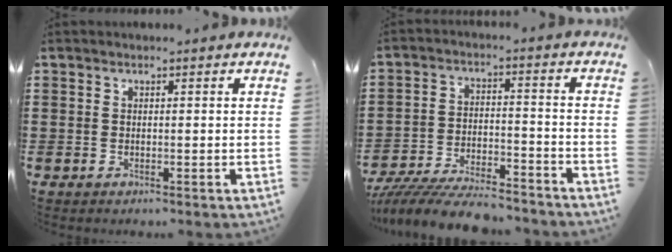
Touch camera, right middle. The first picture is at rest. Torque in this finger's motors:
{"motor_torque": [0.67, -0.17, 0.24, 0.21]}